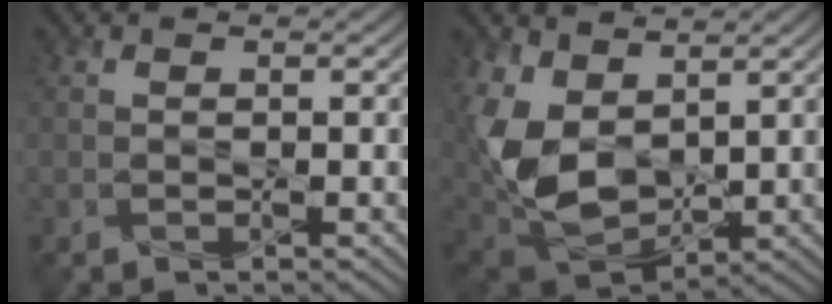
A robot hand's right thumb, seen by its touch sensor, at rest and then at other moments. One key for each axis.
{"total": 11.0, "fx": 2.7, "fy": 7.0, "fz": 8.1, "tx": -0.216, "ty": -0.005, "tz": 0.056}